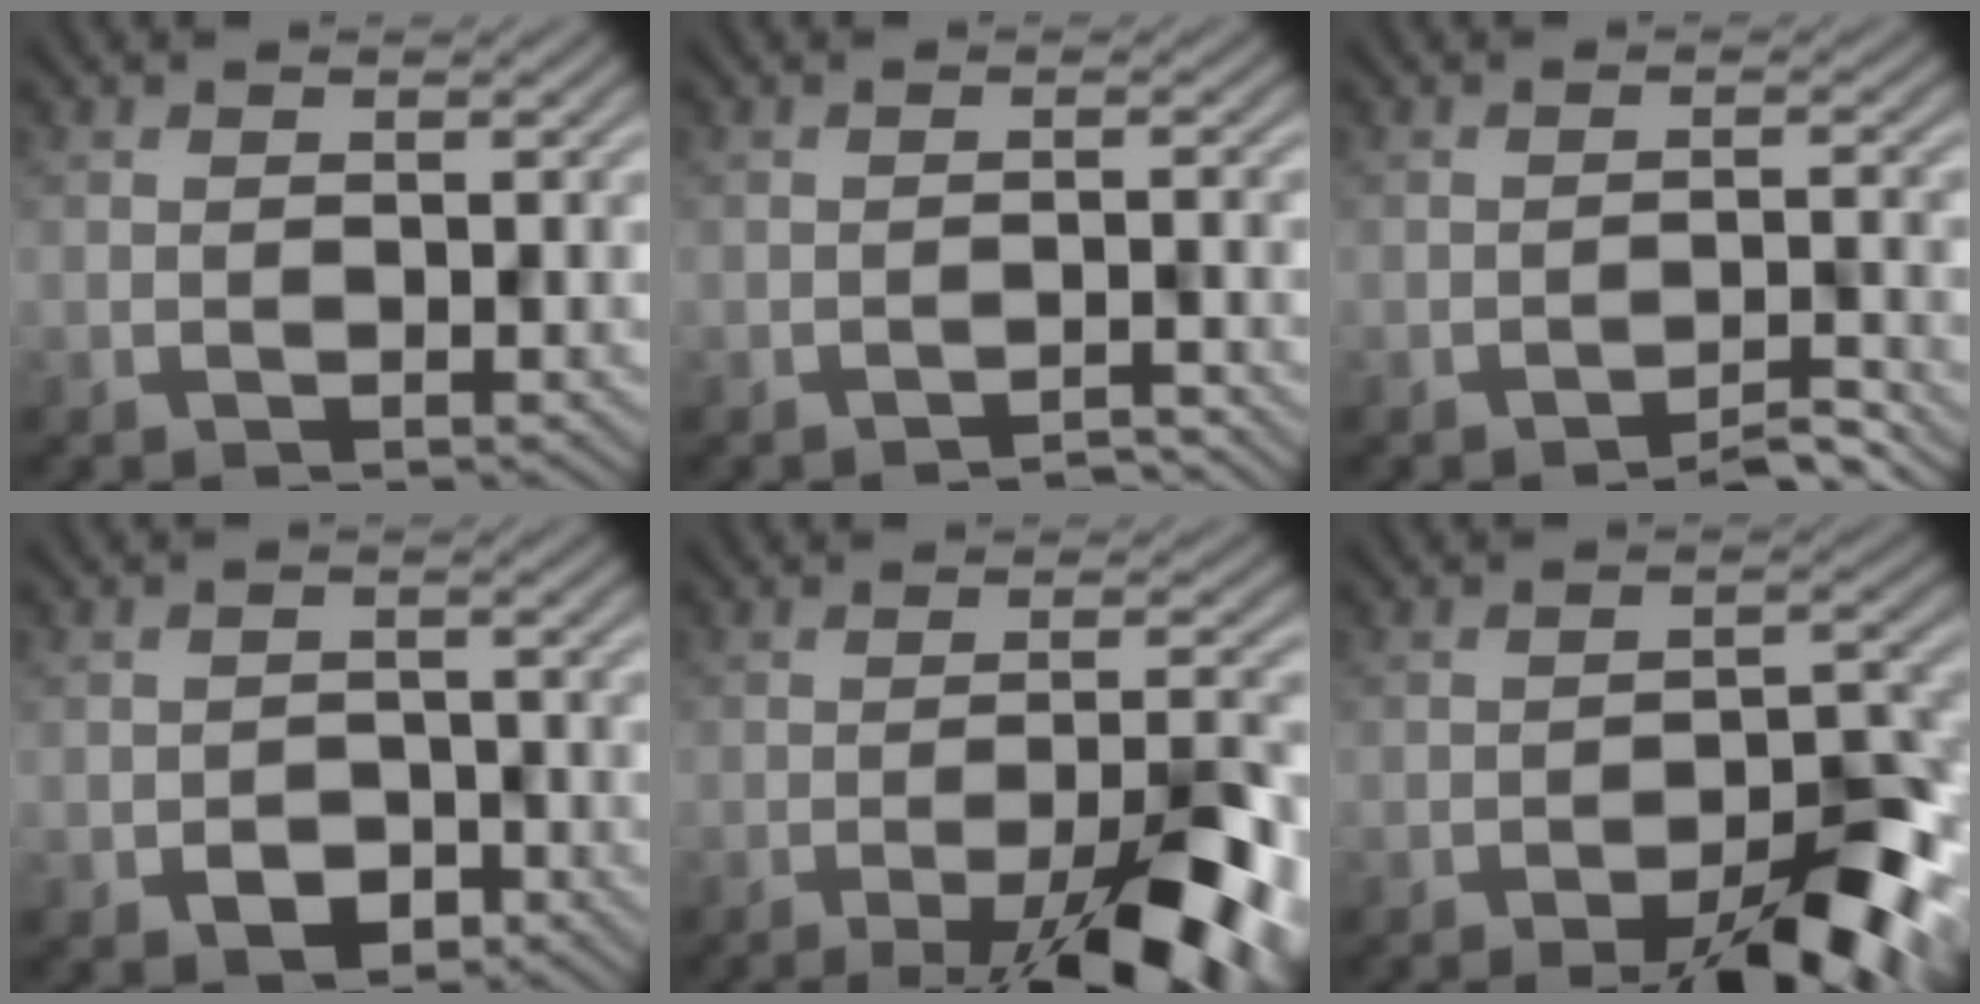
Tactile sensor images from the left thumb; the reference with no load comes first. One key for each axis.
{"total": 1.5, "fx": -1.4, "fy": -0.4, "fz": 0.3, "tx": -0.004, "ty": 0.008, "tz": -0.026}
{"total": 2.4, "fx": -2.2, "fy": -0.2, "fz": 1.1, "tx": -0.016, "ty": 0.010, "tz": -0.038}
{"total": 3.0, "fx": -1.8, "fy": 2.0, "fz": 1.4, "tx": -0.024, "ty": -0.002, "tz": -0.032}
{"total": 11.9, "fx": -6.8, "fy": 1.9, "fz": 9.6, "tx": -0.141, "ty": 0.008, "tz": -0.097}
{"total": 9.9, "fx": -6.4, "fy": 2.9, "fz": 6.9, "tx": -0.093, "ty": 0.010, "tz": -0.094}